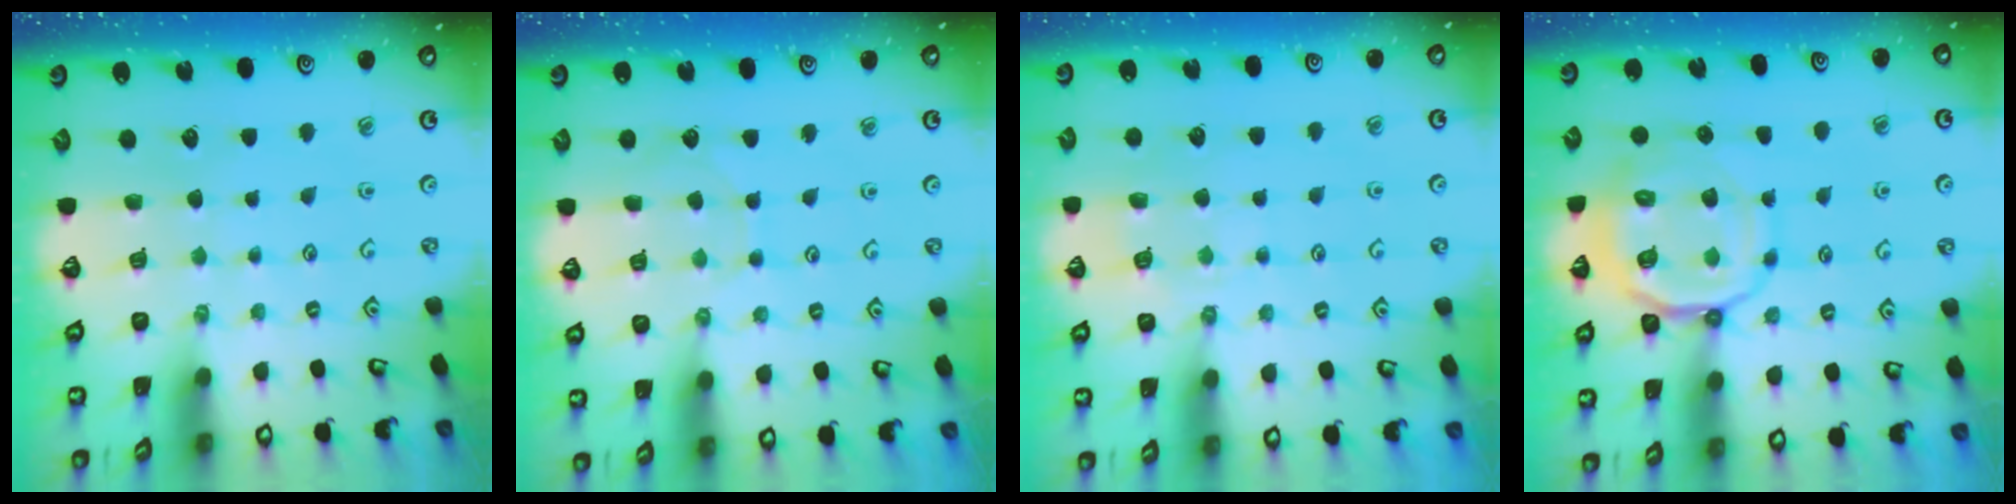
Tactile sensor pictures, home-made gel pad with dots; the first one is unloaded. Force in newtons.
{"total": 5.4, "press": 5.4, "slide": 0.1}
{"total": 5.3, "press": 5.2, "slide": 0.6}
{"total": 13.2, "press": 13.1, "slide": 1.8}